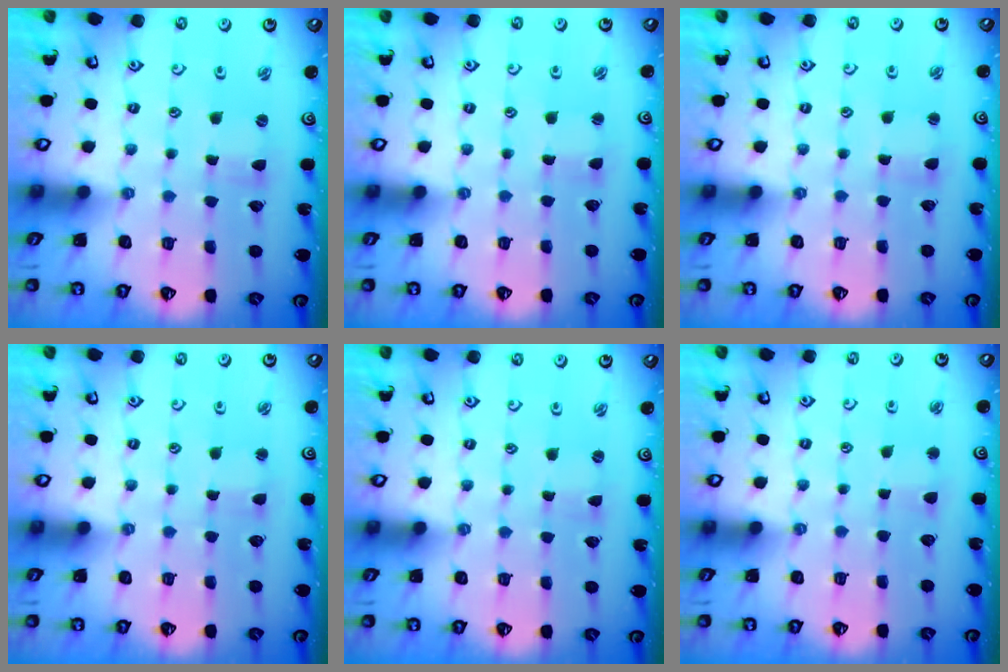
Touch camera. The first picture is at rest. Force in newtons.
{"total": 0.7, "press": 0.7, "slide": 0.2}
{"total": 1.5, "press": 1.5, "slide": 0.3}
{"total": 2.1, "press": 2.0, "slide": 0.3}
{"total": 0.0}
{"total": 2.4, "press": 2.4, "slide": 0.3}